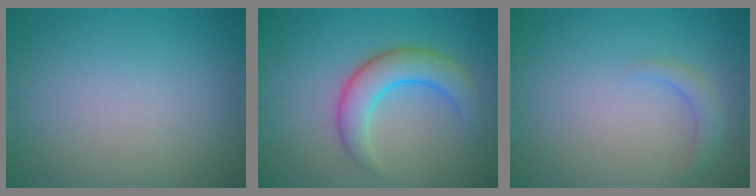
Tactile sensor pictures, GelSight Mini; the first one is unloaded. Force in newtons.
{"total": 5.2, "press": 5.2, "slide": 0.1}
{"total": 1.6, "press": 1.6, "slide": 0.2}